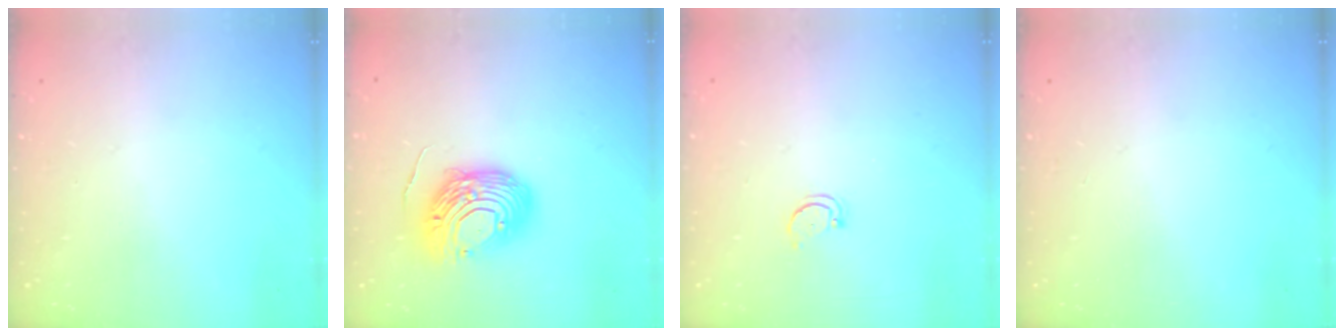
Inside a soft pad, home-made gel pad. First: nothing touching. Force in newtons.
{"total": 14.3, "press": 14.2, "slide": 1.4}
{"total": 2.5, "press": 2.4, "slide": 0.5}
{"total": 0.0}